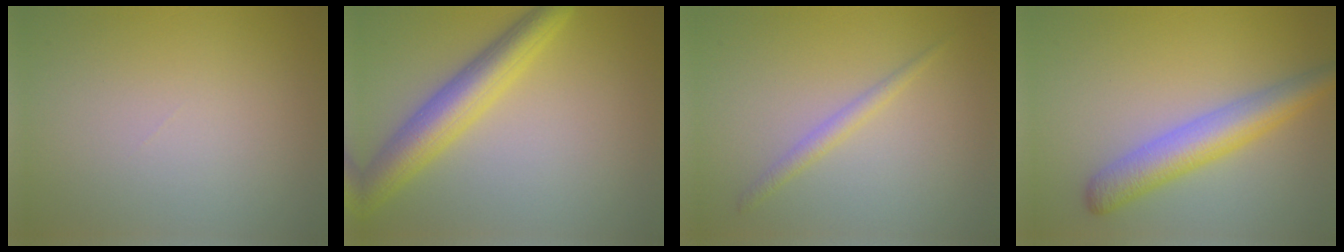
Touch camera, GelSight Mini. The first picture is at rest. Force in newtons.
{"total": 5.5, "press": 5.5, "slide": 0.1}
{"total": 1.4, "press": 1.4, "slide": 0.1}
{"total": 5.0, "press": 5.0, "slide": 0.1}